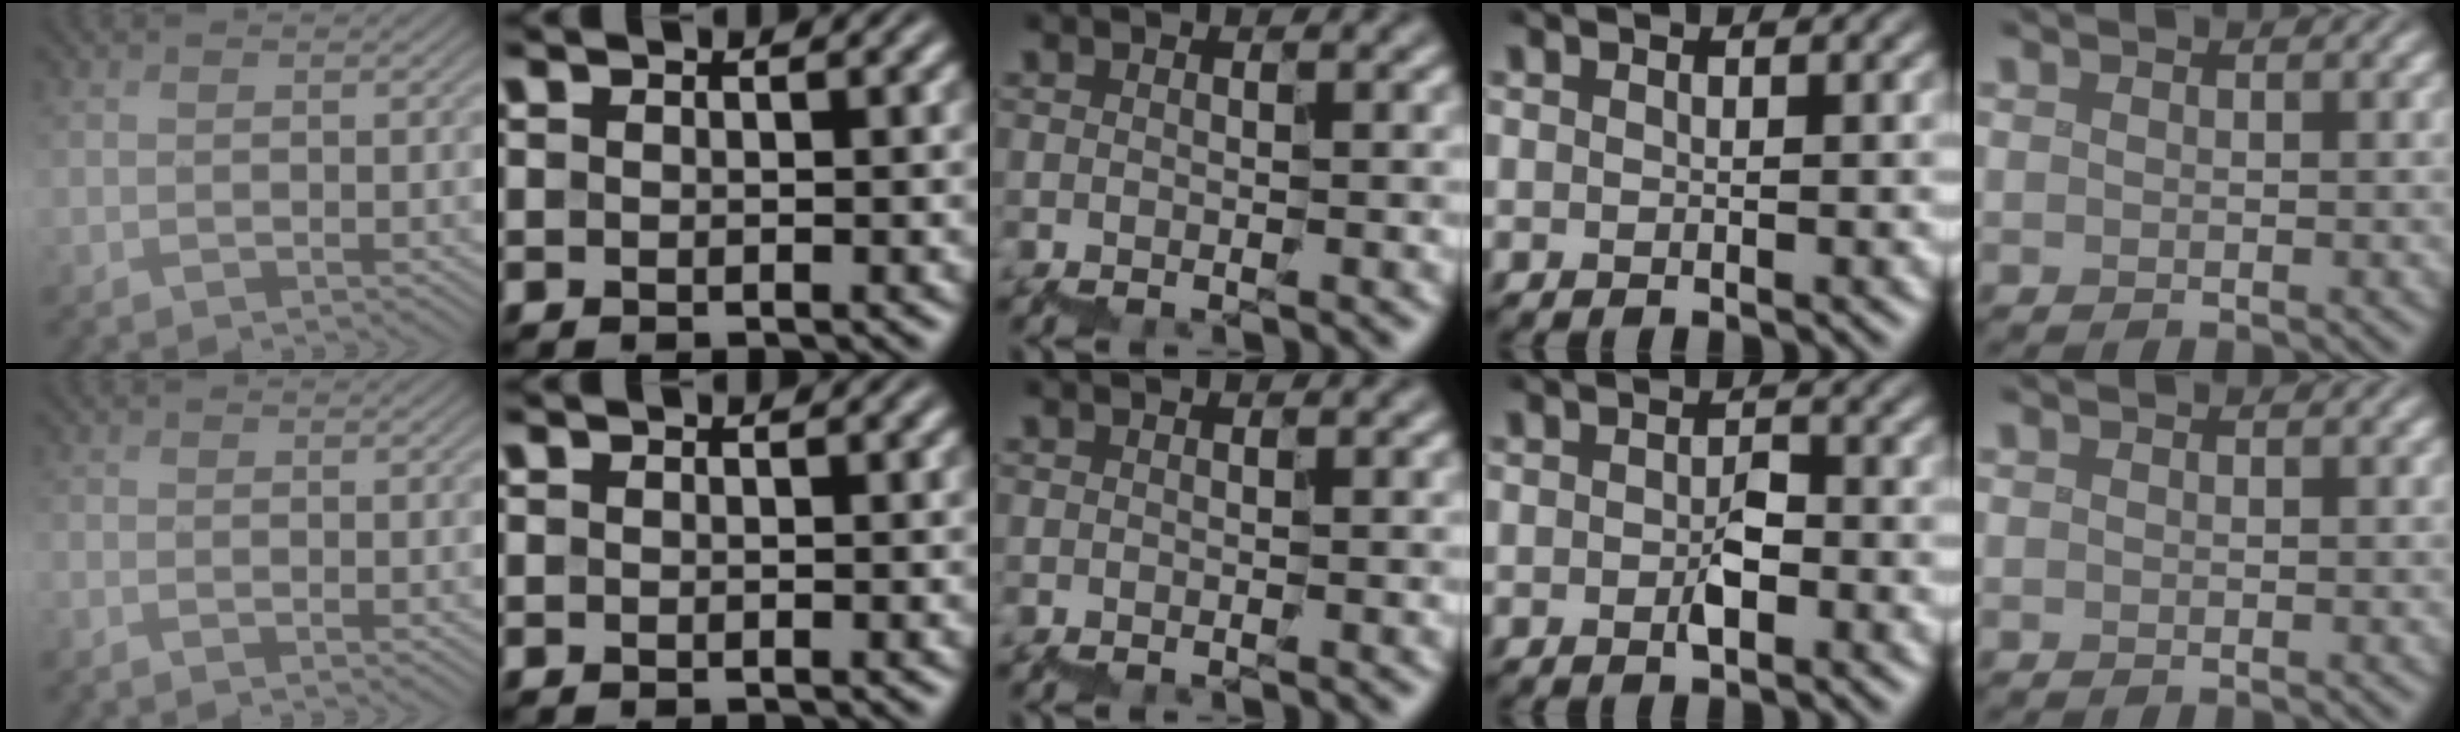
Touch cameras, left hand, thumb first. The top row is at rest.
{"thumb": {"total": 0.9, "force": [-0.6, 0.2, 0.6], "torque": [-0.016, -0.003, -0.015]}, "ring": {"total": 2.1, "force": [-0.9, 1.0, 1.5], "torque": [-0.026, 0.002, -0.018]}}